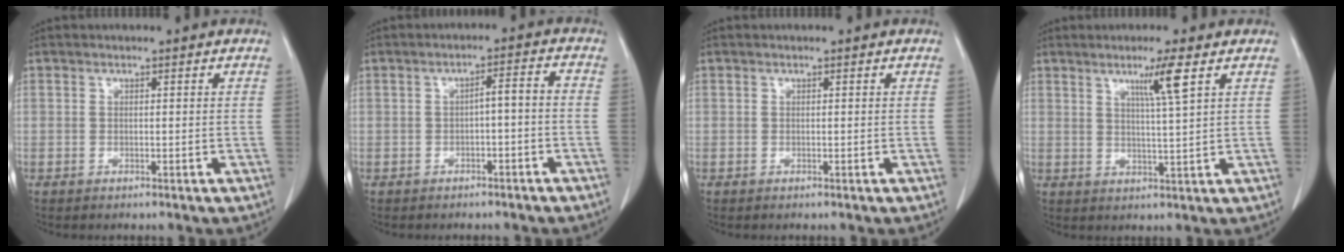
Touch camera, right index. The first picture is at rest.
{"total": 3.2, "force": [-1.2, 0.6, 2.9], "torque": [-0.042, 0.016, -0.017]}
{"total": 0.0}
{"total": 5.1, "force": [2.6, -1.0, 4.3], "torque": [-0.078, -0.009, 0.047]}